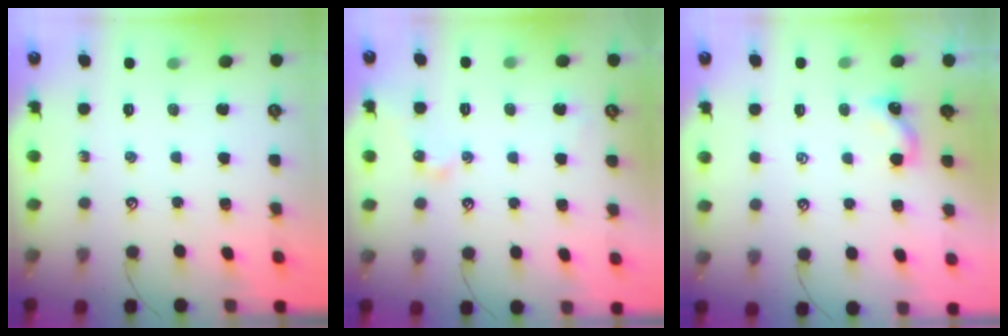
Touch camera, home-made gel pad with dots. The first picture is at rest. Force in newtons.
{"total": 2.3, "press": 2.3, "slide": 0.2}
{"total": 0.8, "press": 0.7, "slide": 0.3}